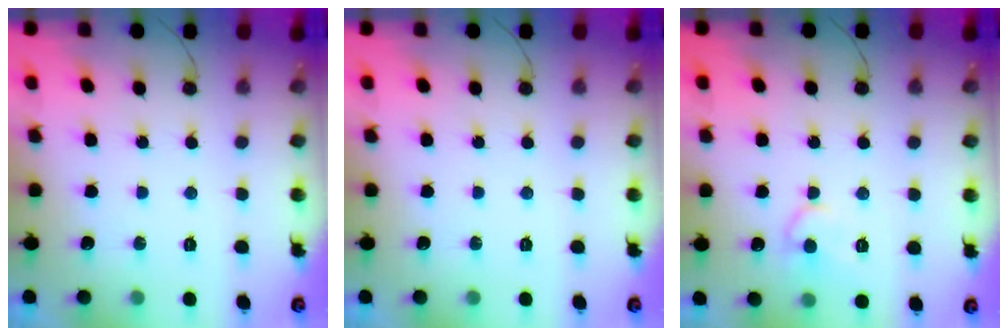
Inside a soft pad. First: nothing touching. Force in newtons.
{"total": 0.0}
{"total": 8.6, "press": 8.6, "slide": 0.8}